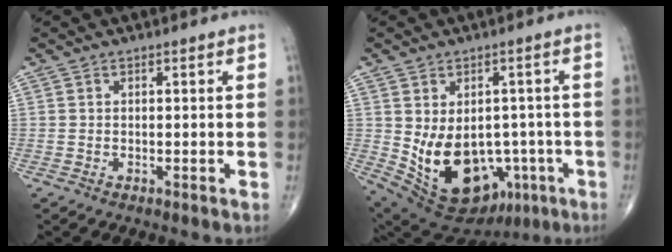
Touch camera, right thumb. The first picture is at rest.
{"total": 17.8, "force": [-4.1, 12.3, 12.2], "torque": [-0.189, 0.011, -0.027]}